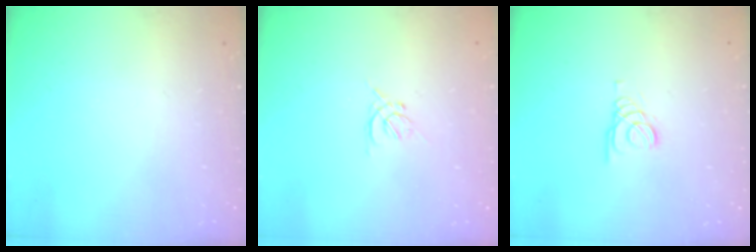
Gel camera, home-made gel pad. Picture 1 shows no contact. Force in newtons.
{"total": 1.3, "press": 1.2, "slide": 0.5}
{"total": 1.5, "press": 1.5, "slide": 0.1}